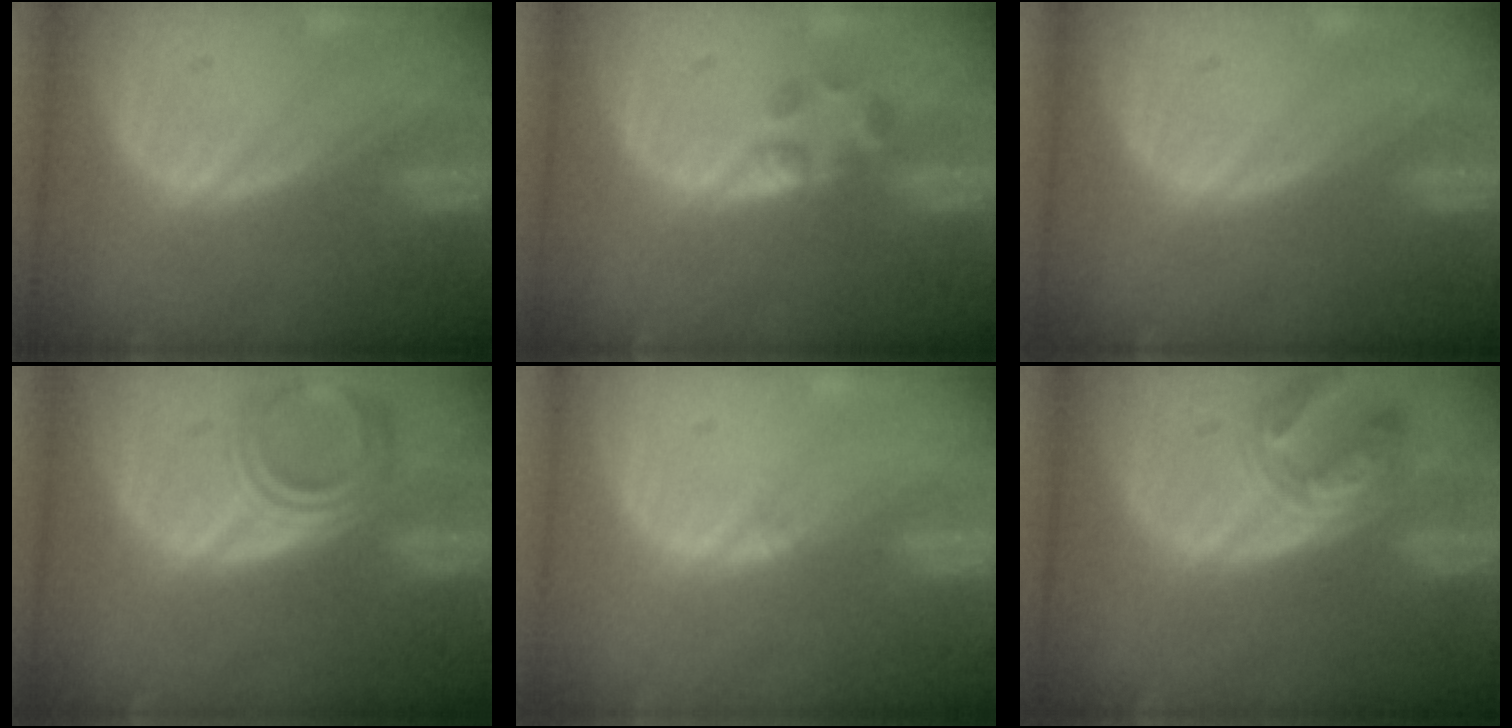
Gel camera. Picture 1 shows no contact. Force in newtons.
{"total": 2.6, "press": 2.4, "slide": 0.9}
{"total": 0.0}
{"total": 5.9, "press": 5.3, "slide": 2.6}
{"total": 0.9, "press": 0.5, "slide": 0.7}
{"total": 6.9, "press": 6.3, "slide": 3.0}